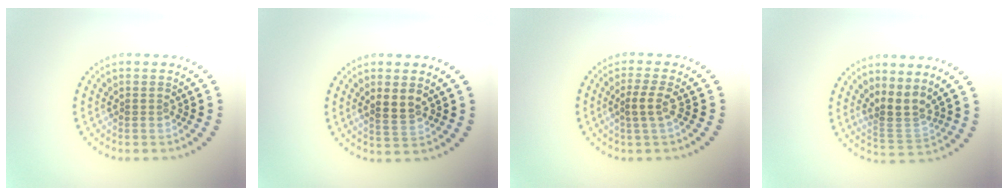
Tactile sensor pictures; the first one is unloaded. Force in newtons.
{"total": 2.4, "press": 2.3, "slide": 0.8}
{"total": 1.7, "press": 1.5, "slide": 0.9}
{"total": 2.9, "press": 2.1, "slide": 2.0}